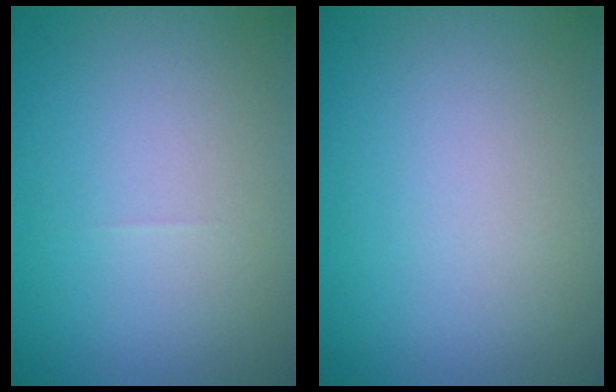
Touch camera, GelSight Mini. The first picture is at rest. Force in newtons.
{"total": 0.0}